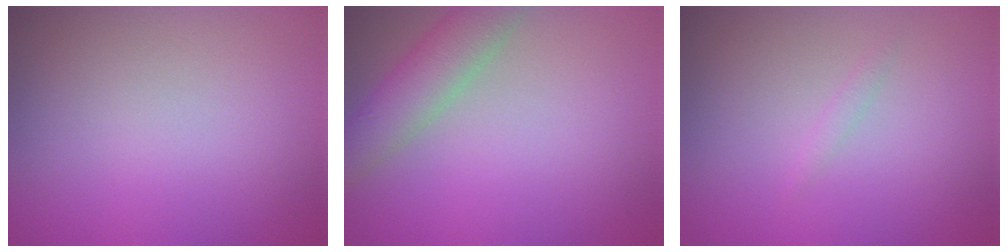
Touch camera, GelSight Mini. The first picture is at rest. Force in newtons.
{"total": 4.2, "press": 4.2, "slide": 0.3}
{"total": 0.6, "press": 0.6, "slide": 0.0}